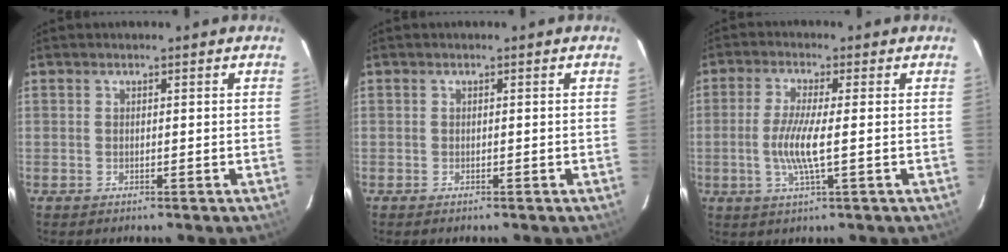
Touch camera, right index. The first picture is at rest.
{"total": 0.5, "force": [-0.4, 0.2, 0.2], "torque": [-0.006, -0.002, -0.009]}
{"total": 6.8, "force": [-1.0, 0.5, 6.8], "torque": [-0.138, -0.006, -0.023]}